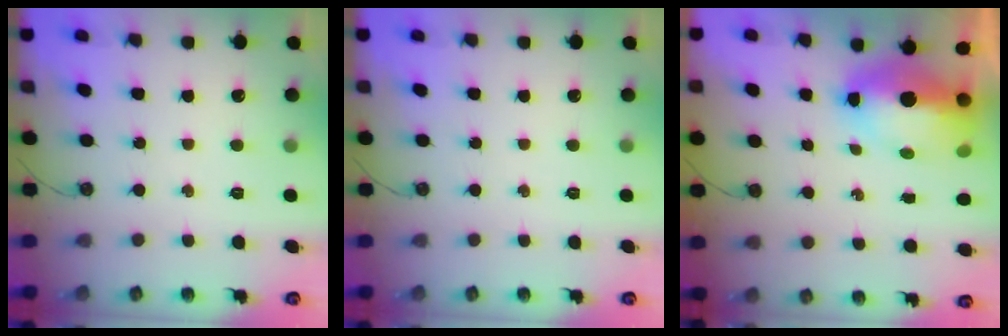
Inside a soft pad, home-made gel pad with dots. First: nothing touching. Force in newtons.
{"total": 0.0}
{"total": 10.4, "press": 10.3, "slide": 1.1}